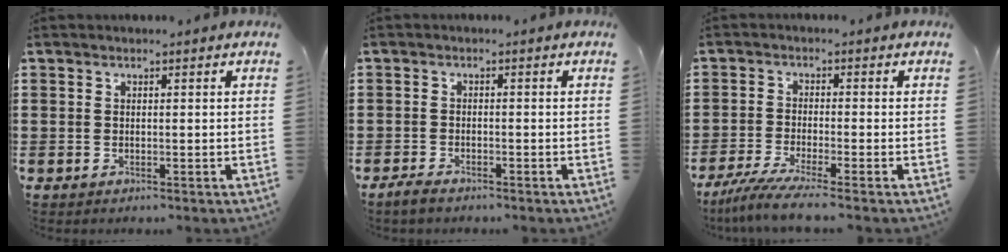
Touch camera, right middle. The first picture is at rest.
{"total": 1.6, "force": [-1.3, 0.4, 0.8], "torque": [-0.023, -0.001, -0.028]}
{"total": 4.5, "force": [-3.7, -0.5, 2.6], "torque": [-0.065, -0.024, -0.073]}